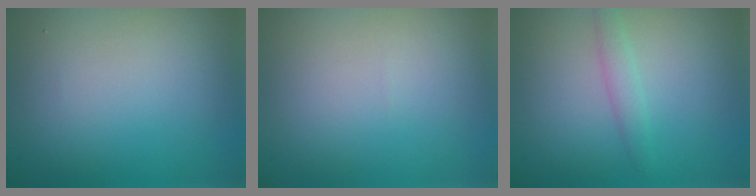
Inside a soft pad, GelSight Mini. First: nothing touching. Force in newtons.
{"total": 0.0}
{"total": 1.5, "press": 1.5, "slide": 0.0}